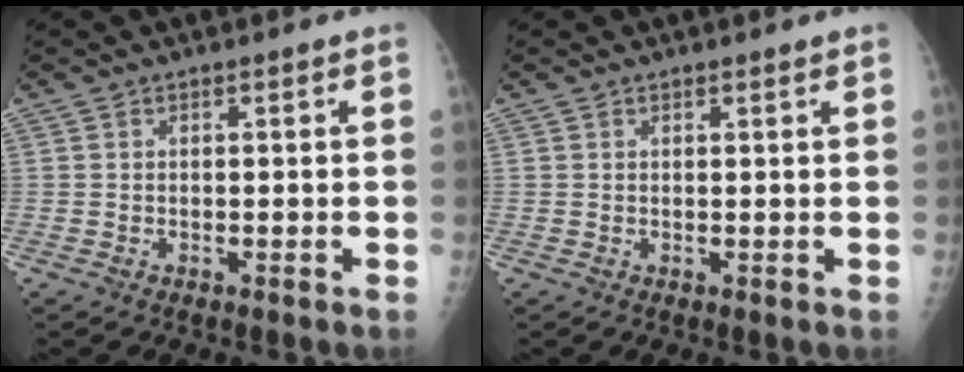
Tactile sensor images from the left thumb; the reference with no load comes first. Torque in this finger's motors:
{"motor_torque": [-0.32, -0.04, 0.02, 0.13, 0.00]}